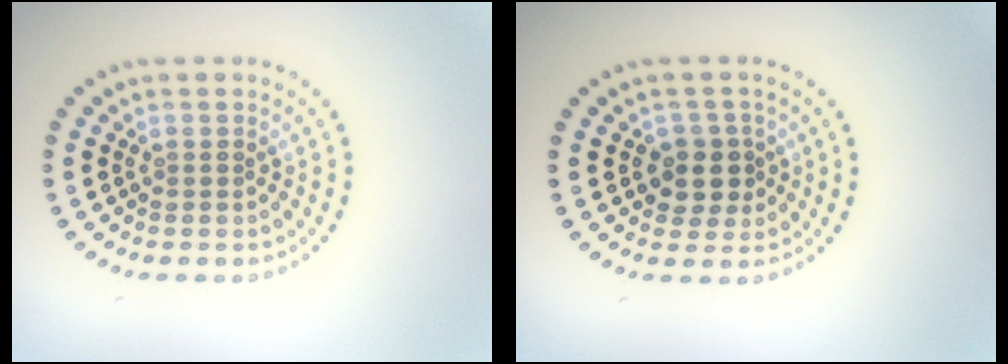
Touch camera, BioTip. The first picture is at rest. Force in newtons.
{"total": 2.6, "press": 2.3, "slide": 1.2}